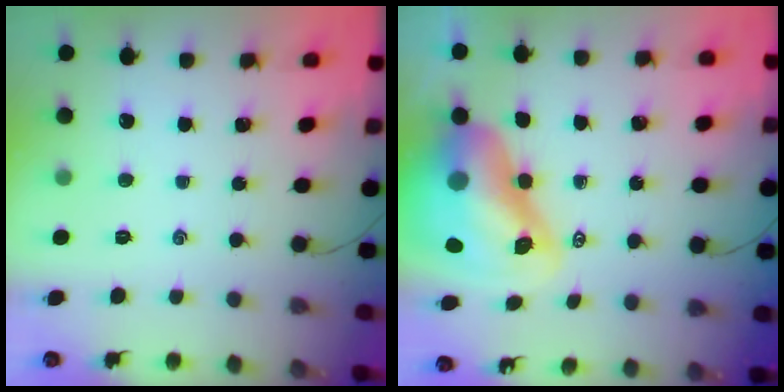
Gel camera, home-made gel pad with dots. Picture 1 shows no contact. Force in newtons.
{"total": 17.0, "press": 16.3, "slide": 5.1}